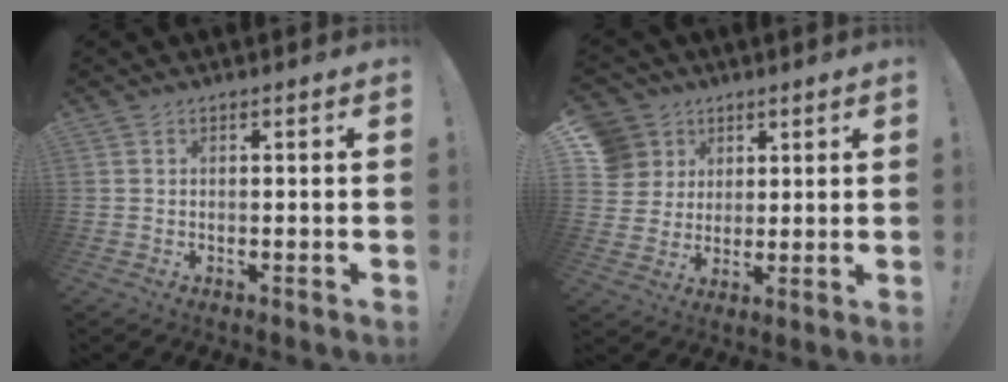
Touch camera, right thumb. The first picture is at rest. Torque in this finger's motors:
{"motor_torque": [-0.68, 0.72, 0.13, 0.36, 0.00]}